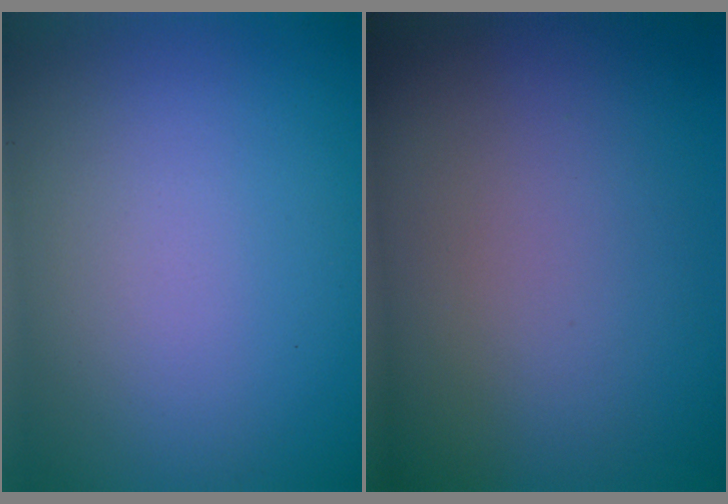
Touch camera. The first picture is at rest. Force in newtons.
{"total": 0.0}